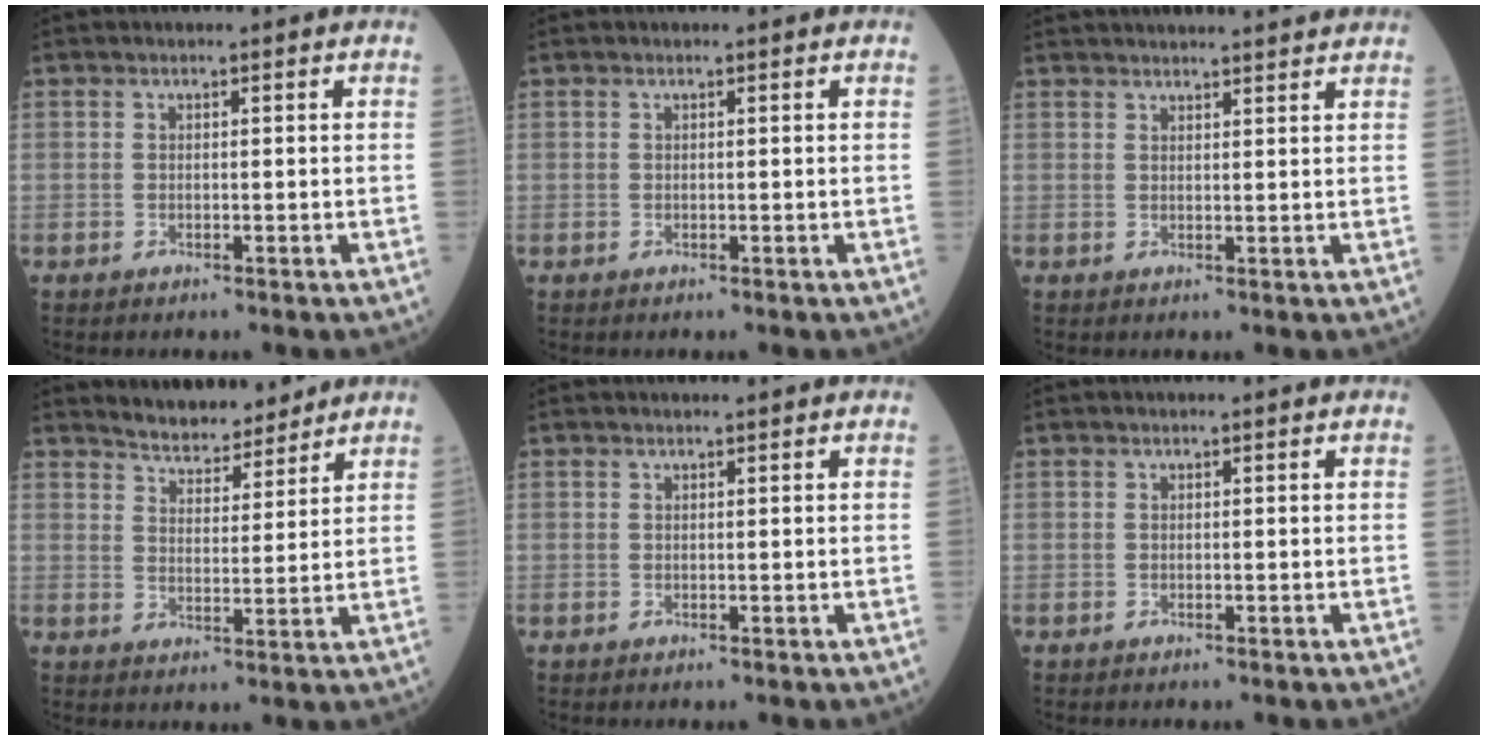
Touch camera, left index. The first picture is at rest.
{"total": 0.0}
{"total": 12.7, "force": [12.0, 0.8, 3.9], "torque": [-0.054, 0.033, 0.152]}
{"total": 7.5, "force": [7.1, 1.8, 2.0], "torque": [-0.033, 0.007, 0.115]}
{"total": 0.8, "force": [0.8, 0.0, 0.1], "torque": [-0.003, 0.012, 0.014]}
{"total": 0.0}